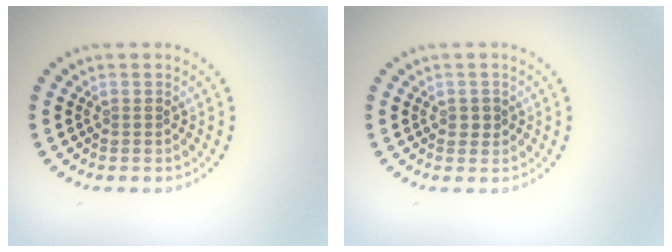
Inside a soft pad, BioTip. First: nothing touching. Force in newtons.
{"total": 1.1, "press": 1.1, "slide": 0.2}